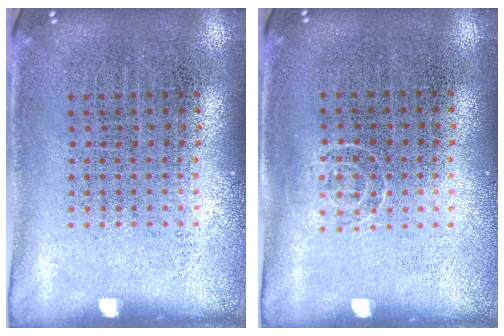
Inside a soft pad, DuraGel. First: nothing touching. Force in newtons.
{"total": 0.6, "press": 0.4, "slide": 0.4}